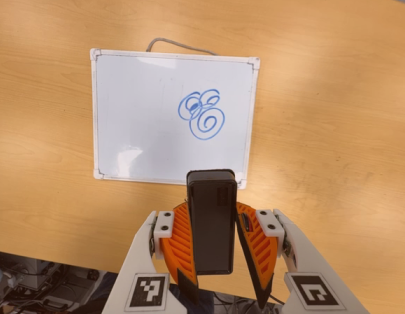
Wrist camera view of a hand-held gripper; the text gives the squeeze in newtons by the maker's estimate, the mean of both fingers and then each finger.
{"total": 6.2, "left": 5.9, "right": 6.5}